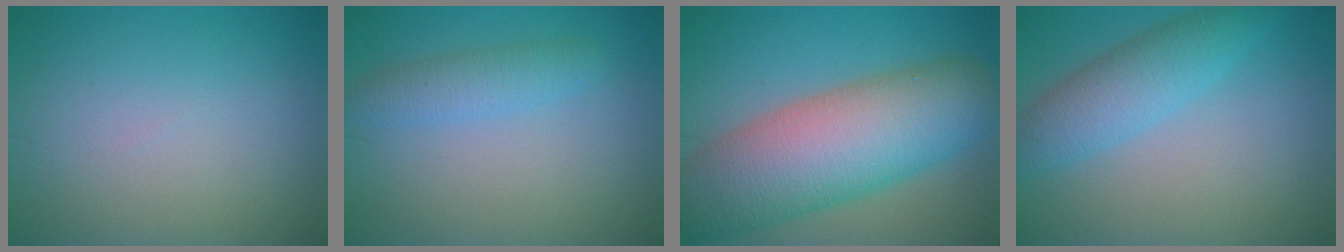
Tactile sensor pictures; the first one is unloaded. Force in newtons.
{"total": 2.4, "press": 2.4, "slide": 0.1}
{"total": 12.3, "press": 12.3, "slide": 0.4}
{"total": 4.5, "press": 4.5, "slide": 0.1}